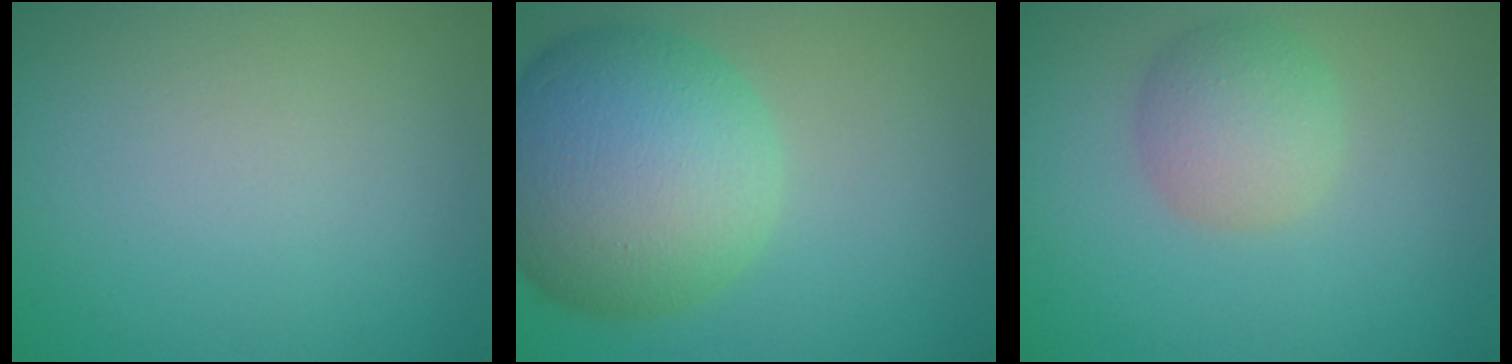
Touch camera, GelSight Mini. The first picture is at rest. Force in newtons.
{"total": 11.9, "press": 11.9, "slide": 0.6}
{"total": 3.5, "press": 3.5, "slide": 0.1}